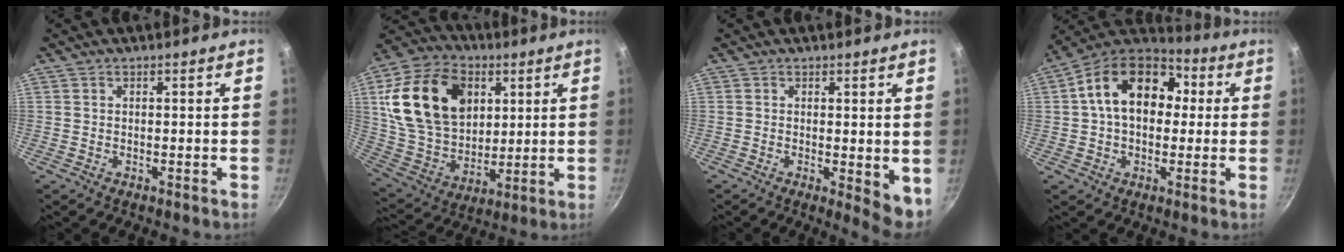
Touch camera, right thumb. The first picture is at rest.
{"total": 23.2, "force": [6.8, 16.4, 15.0], "torque": [-0.250, -0.011, 0.127]}
{"total": 5.3, "force": [-0.1, 2.0, 4.9], "torque": [-0.061, -0.013, 0.002]}
{"total": 17.4, "force": [2.7, 12.2, 12.1], "torque": [-0.167, 0.034, 0.025]}